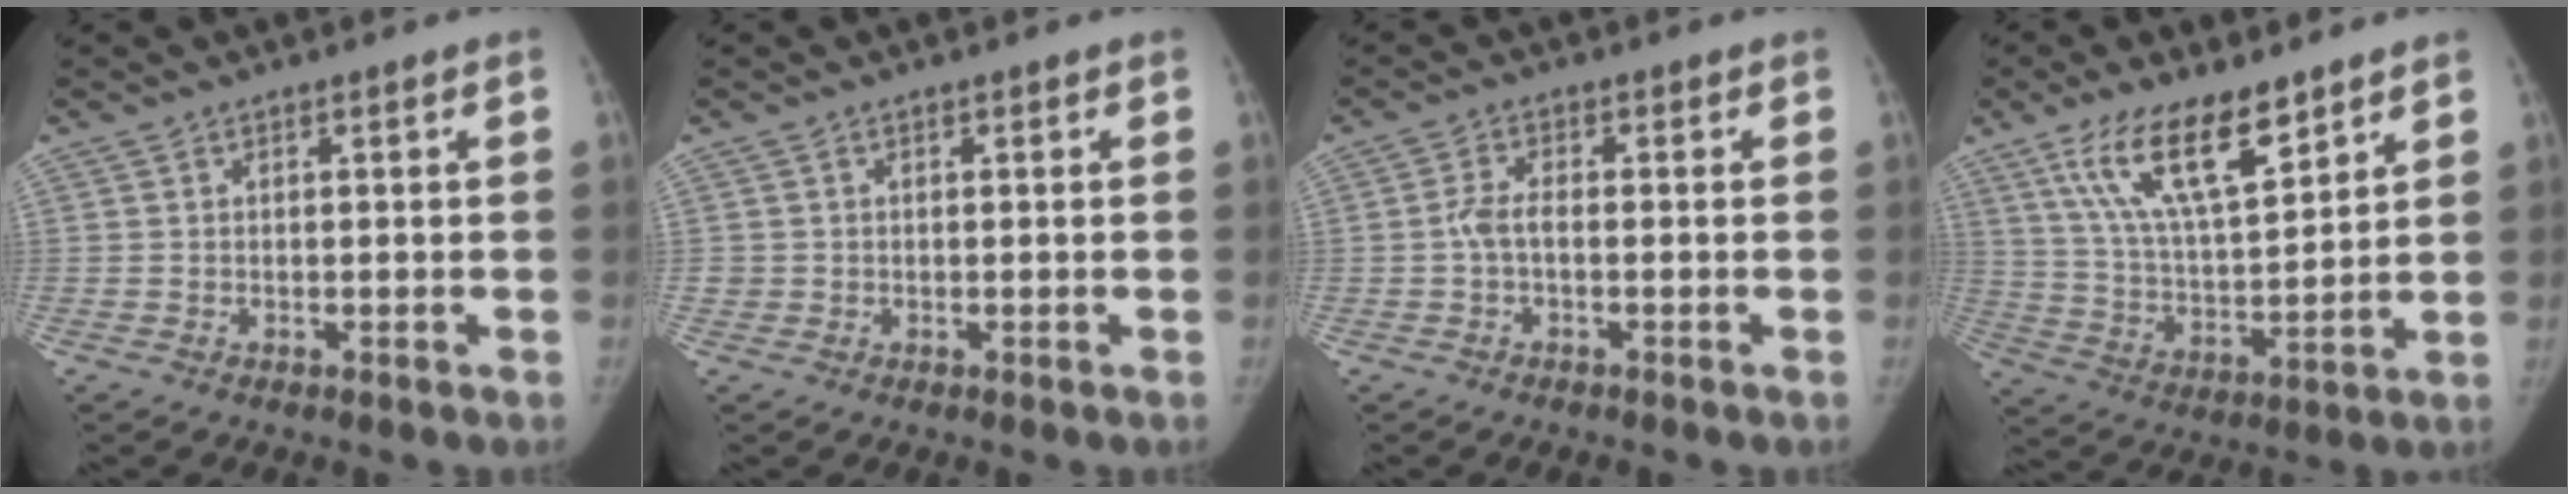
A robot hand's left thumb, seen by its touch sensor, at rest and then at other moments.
{"total": 1.0, "force": [-0.1, 1.0, 0.1], "torque": [0.006, 0.004, -0.003]}
{"total": 3.0, "force": [-0.8, 1.3, 2.5], "torque": [-0.052, 0.008, -0.022]}
{"total": 14.9, "force": [9.4, 5.1, 10.4], "torque": [-0.166, -0.044, 0.182]}